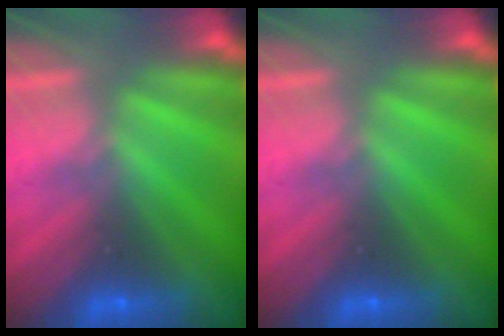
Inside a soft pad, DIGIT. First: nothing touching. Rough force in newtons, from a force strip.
{"total": 0.0}